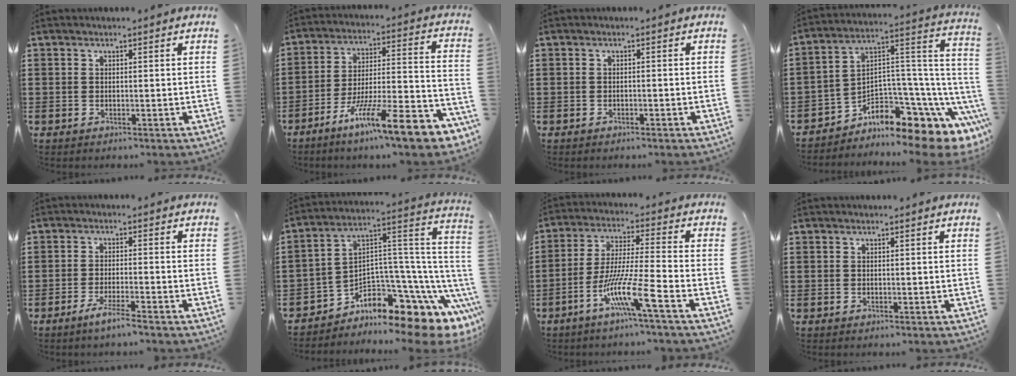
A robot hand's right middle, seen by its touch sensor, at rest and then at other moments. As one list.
[{"total": 13.9, "force": [-10.2, 1.7, 9.2], "torque": [-0.130, 0.028, -0.180]}, {"total": 1.3, "force": [-1.2, 0.4, 0.2], "torque": [-0.008, 0.001, -0.025]}, {"total": 5.8, "force": [-4.1, 2.8, 3.0], "torque": [-0.078, -0.051, -0.088]}, {"total": 3.6, "force": [-2.9, -0.1, 2.2], "torque": [-0.043, -0.002, -0.055]}, {"total": 6.7, "force": [-4.4, 3.2, 4.0], "torque": [-0.093, -0.044, -0.096]}, {"total": 10.5, "force": [-6.1, 0.7, 8.5], "torque": [-0.172, -0.006, -0.119]}, {"total": 0.0}]